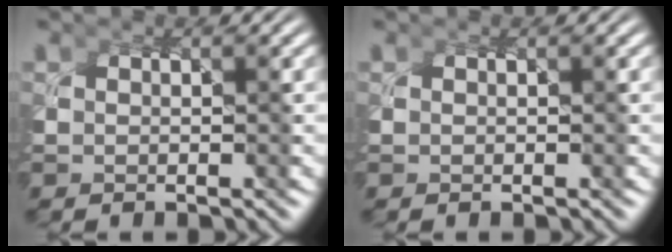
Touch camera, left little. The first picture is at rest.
{"total": 1.3, "force": [-0.1, -1.2, -0.4], "torque": [0.021, -0.002, 0.003]}